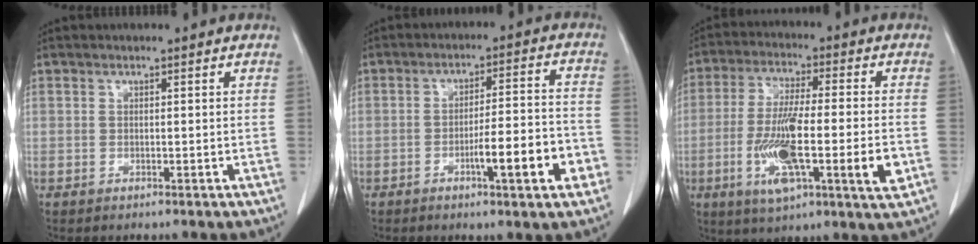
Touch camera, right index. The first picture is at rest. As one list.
[{"total": 9.8, "force": [-3.9, 1.0, 9.0], "torque": [-0.131, 0.008, -0.056]}, {"total": 15.7, "force": [-4.1, 1.8, 15.1], "torque": [-0.271, -0.016, -0.068]}]